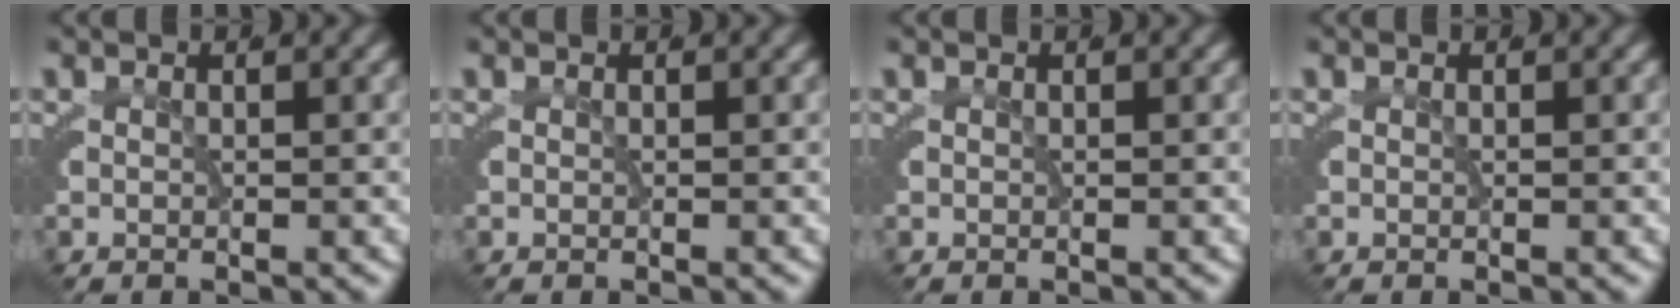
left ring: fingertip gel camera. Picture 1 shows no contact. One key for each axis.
{"total": 0.0}
{"total": 0.0}
{"total": 0.0}